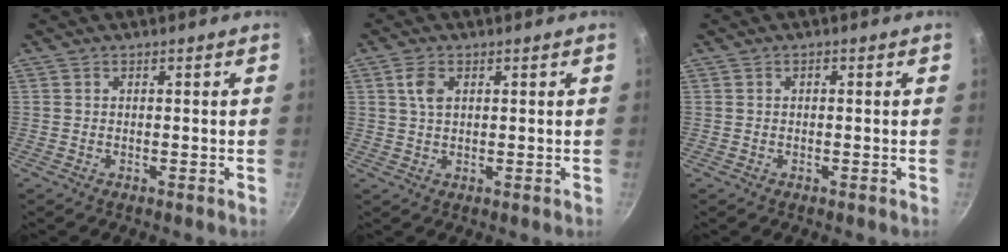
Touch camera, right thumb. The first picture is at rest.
{"total": 3.7, "force": [1.3, 2.1, 2.7], "torque": [-0.052, 0.000, 0.025]}
{"total": 0.5, "force": [0.0, 0.4, 0.4], "torque": [-0.007, 0.005, 0.001]}